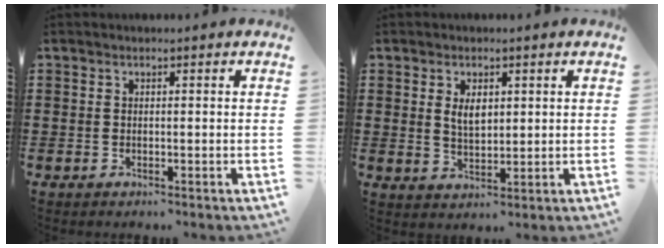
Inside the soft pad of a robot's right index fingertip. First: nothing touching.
{"total": 3.3, "force": [1.2, 1.9, 2.5], "torque": [-0.046, 0.006, 0.019]}